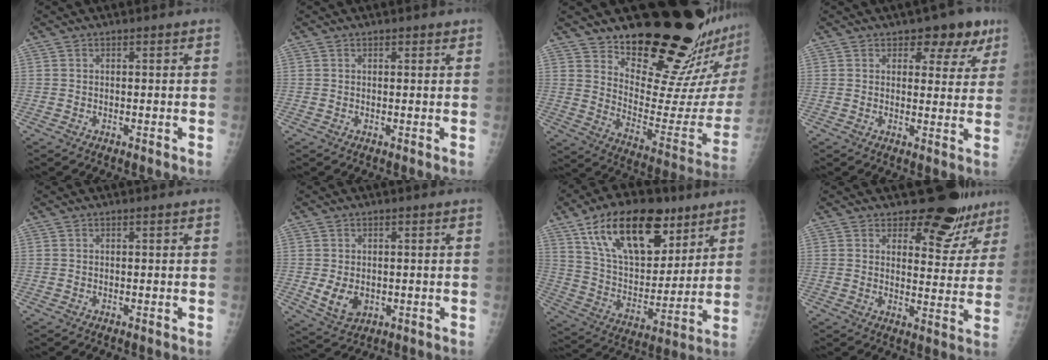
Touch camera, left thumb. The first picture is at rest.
{"total": 0.7, "force": [0.5, 0.4, 0.2], "torque": [0.002, -0.004, 0.005]}
{"total": 22.6, "force": [17.9, 5.7, 12.6], "torque": [-0.139, -0.163, 0.257]}
{"total": 7.8, "force": [4.7, 4.5, 4.4], "torque": [-0.009, -0.016, 0.056]}
{"total": 0.0}
{"total": 5.4, "force": [-0.6, 4.0, 3.5], "torque": [-0.050, -0.009, 0.003]}
{"total": 23.0, "force": [13.1, 11.9, 14.7], "torque": [-0.208, -0.042, 0.230]}
{"total": 11.5, "force": [9.7, 5.4, 3.1], "torque": [0.005, -0.076, 0.109]}